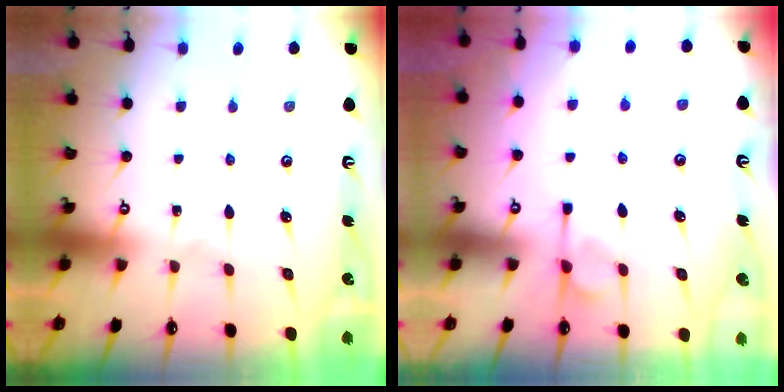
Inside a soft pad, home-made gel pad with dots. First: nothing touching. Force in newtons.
{"total": 1.2, "press": 0.6, "slide": 1.1}